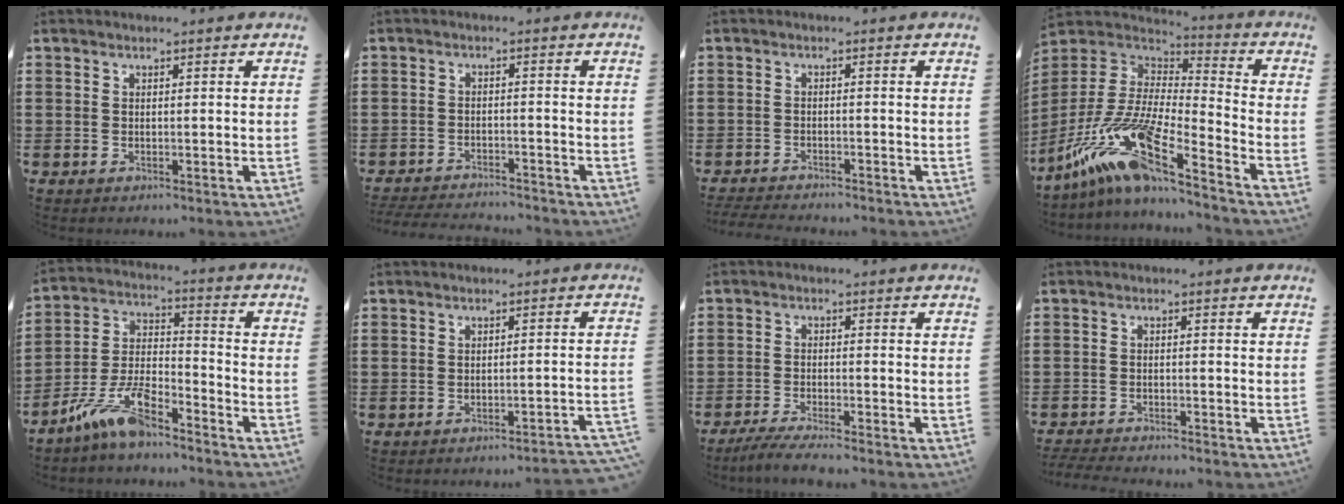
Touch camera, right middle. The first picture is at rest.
{"total": 3.1, "force": [-3.1, 0.1, 0.4], "torque": [-0.011, -0.001, -0.065]}
{"total": 2.3, "force": [-2.3, 0.0, 0.3], "torque": [-0.016, -0.007, -0.049]}
{"total": 14.5, "force": [-10.7, 2.0, 9.5], "torque": [-0.220, -0.006, -0.218]}
{"total": 10.0, "force": [-7.7, 2.7, 5.8], "torque": [-0.140, 0.006, -0.153]}
{"total": 1.7, "force": [-1.6, -0.3, 0.6], "torque": [-0.012, 0.001, -0.034]}
{"total": 3.2, "force": [-2.9, -0.2, 1.3], "torque": [-0.029, -0.006, -0.059]}
{"total": 2.4, "force": [-2.4, -0.1, 0.3], "torque": [-0.016, -0.007, -0.052]}